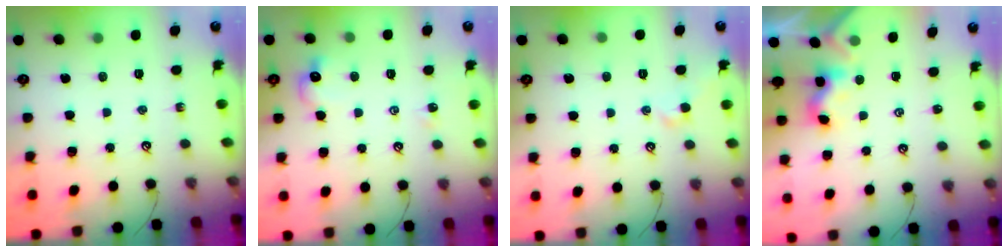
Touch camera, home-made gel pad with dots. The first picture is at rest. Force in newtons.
{"total": 3.4, "press": 3.3, "slide": 0.8}
{"total": 0.7, "press": 0.4, "slide": 0.6}
{"total": 2.3, "press": 2.3, "slide": 0.0}